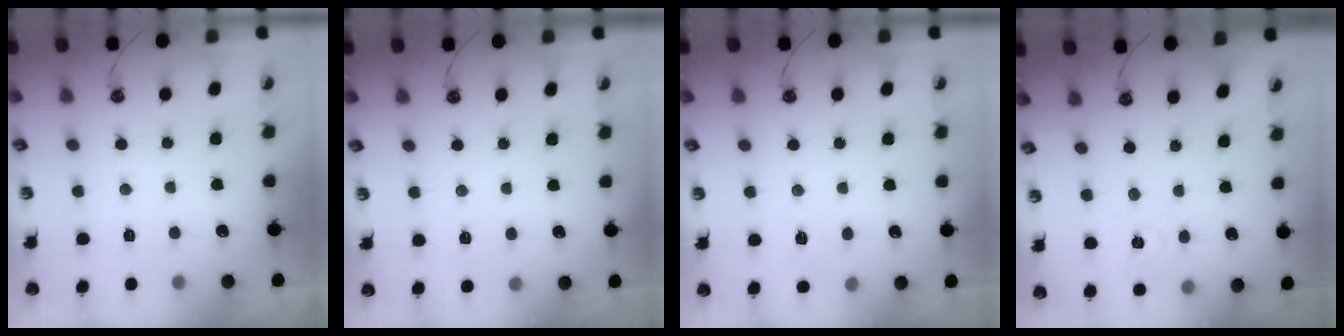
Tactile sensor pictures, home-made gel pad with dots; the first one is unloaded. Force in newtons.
{"total": 3.2, "press": 3.2, "slide": 0.5}
{"total": 6.9, "press": 6.9, "slide": 0.6}
{"total": 1.9, "press": 1.8, "slide": 0.3}